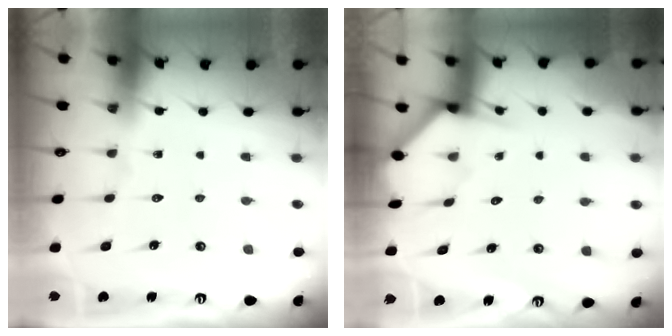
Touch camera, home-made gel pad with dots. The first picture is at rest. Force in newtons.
{"total": 3.5, "press": 3.4, "slide": 0.3}